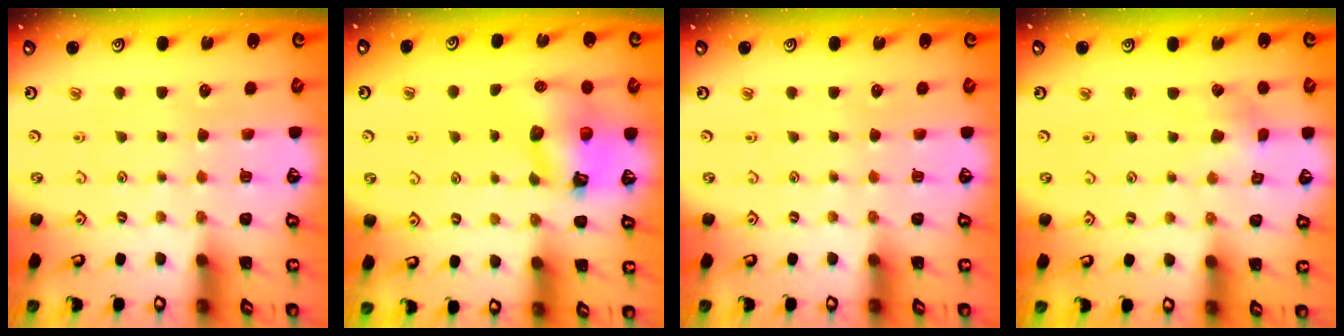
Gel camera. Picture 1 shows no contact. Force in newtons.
{"total": 9.6, "press": 9.6, "slide": 0.4}
{"total": 0.0}
{"total": 2.9, "press": 2.9, "slide": 0.1}